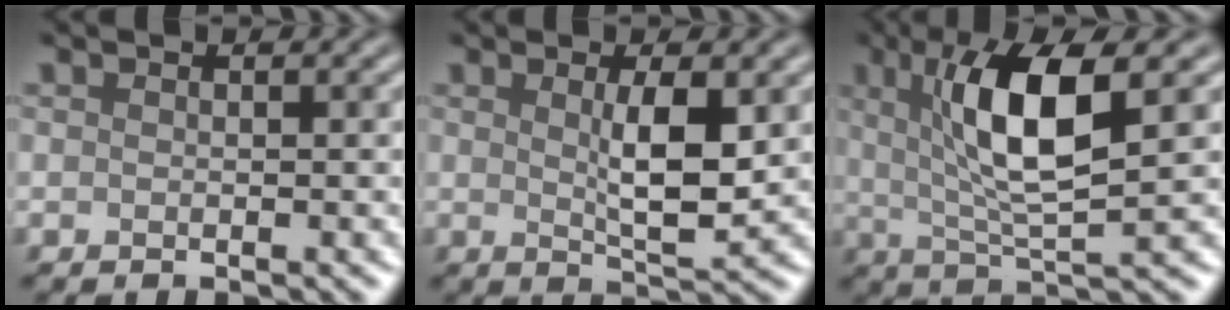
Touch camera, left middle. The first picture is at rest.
{"total": 4.0, "force": [0.8, 0.9, 3.8], "torque": [-0.067, -0.004, 0.016]}
{"total": 7.8, "force": [2.0, 1.8, 7.3], "torque": [-0.127, -0.001, 0.037]}